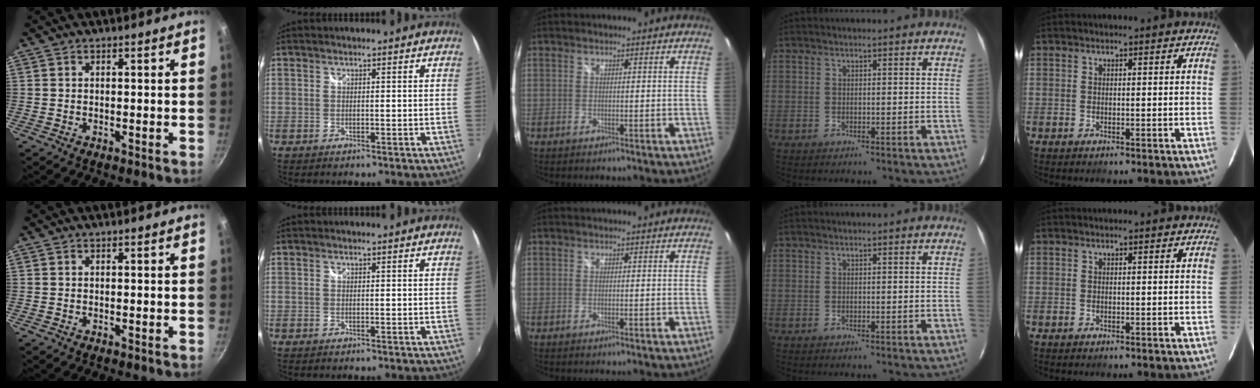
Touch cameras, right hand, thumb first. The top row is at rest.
{}